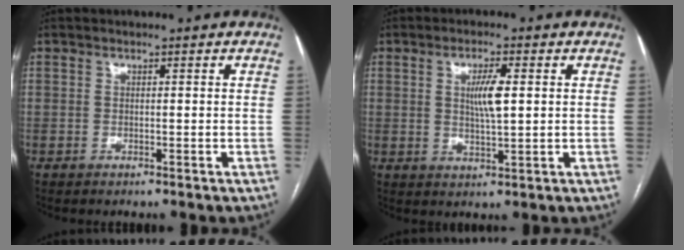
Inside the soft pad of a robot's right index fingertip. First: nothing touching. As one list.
[{"total": 5.0, "force": [1.0, 0.8, 4.8], "torque": [-0.088, 0.001, 0.019]}]